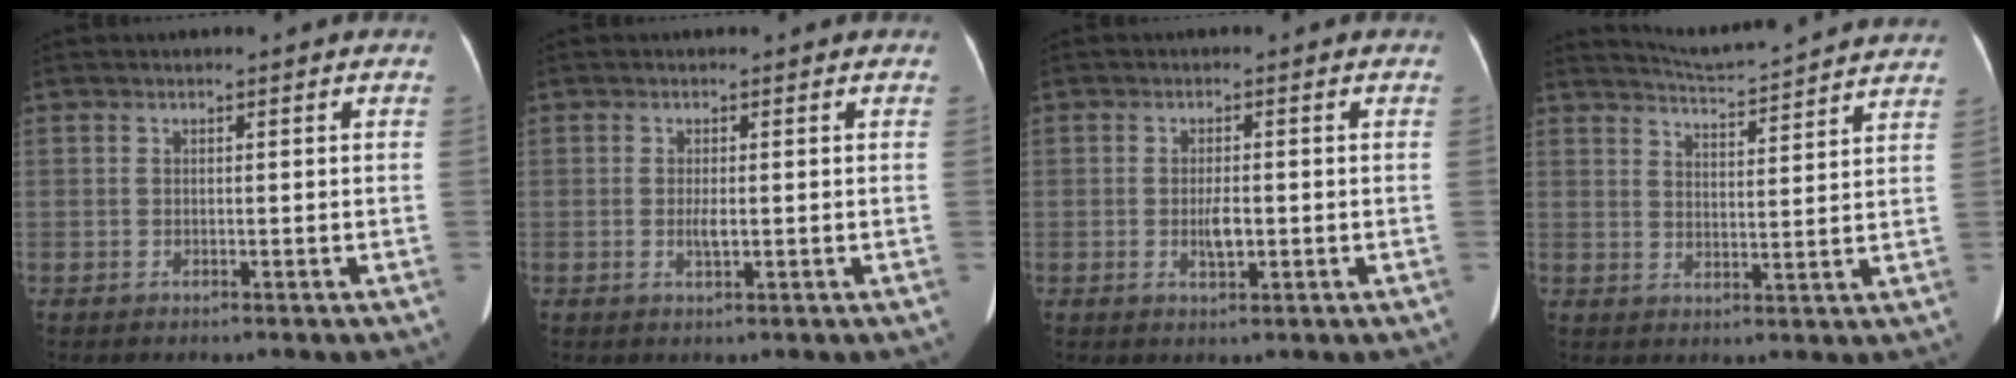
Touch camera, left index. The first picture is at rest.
{"total": 1.5, "force": [-0.2, 0.3, 1.4], "torque": [-0.030, -0.003, -0.003]}
{"total": 2.6, "force": [-0.5, 0.8, 2.4], "torque": [-0.047, -0.003, -0.007]}
{"total": 13.4, "force": [13.0, -0.4, 3.3], "torque": [-0.061, -0.009, 0.168]}